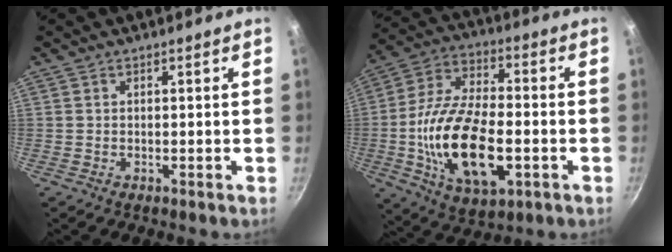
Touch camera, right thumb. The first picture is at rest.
{"total": 20.7, "force": [-4.2, 10.3, 17.5], "torque": [-0.319, 0.019, -0.075]}